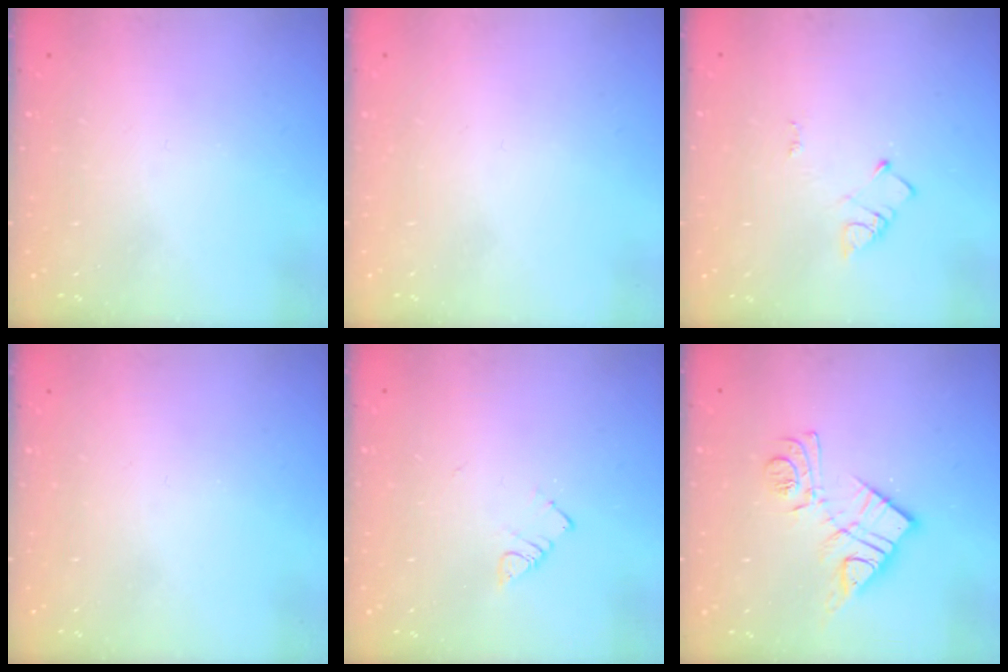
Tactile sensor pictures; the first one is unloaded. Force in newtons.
{"total": 1.7, "press": 1.7, "slide": 0.1}
{"total": 4.0, "press": 3.9, "slide": 0.5}
{"total": 0.0}
{"total": 2.9, "press": 2.9, "slide": 0.5}
{"total": 13.1, "press": 13.1, "slide": 0.9}